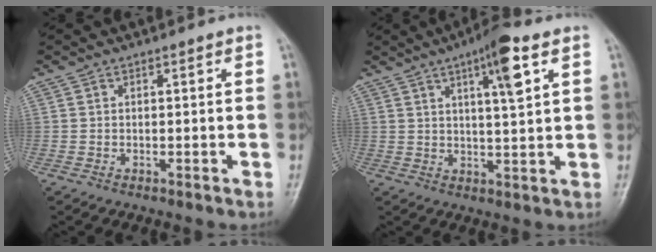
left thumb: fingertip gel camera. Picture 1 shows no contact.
{"total": 8.9, "force": [4.1, 1.5, 7.8], "torque": [-0.119, -0.012, 0.062]}